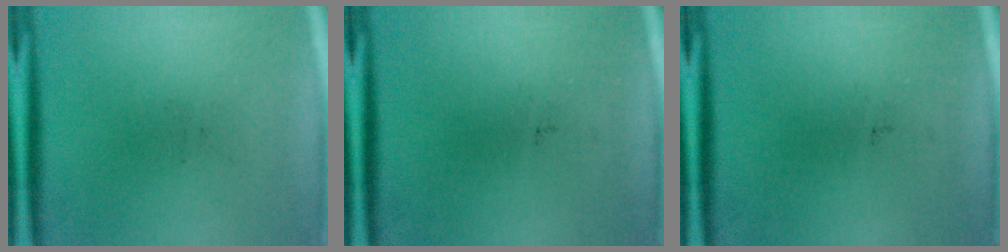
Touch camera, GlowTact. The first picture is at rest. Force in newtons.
{"total": 0.0}
{"total": 0.0}